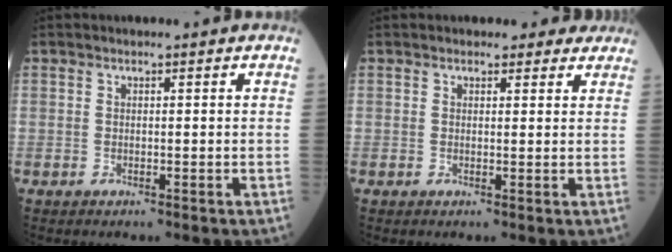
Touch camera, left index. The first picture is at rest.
{"total": 3.4, "force": [3.0, 1.5, 0.3], "torque": [0.014, -0.001, 0.024]}